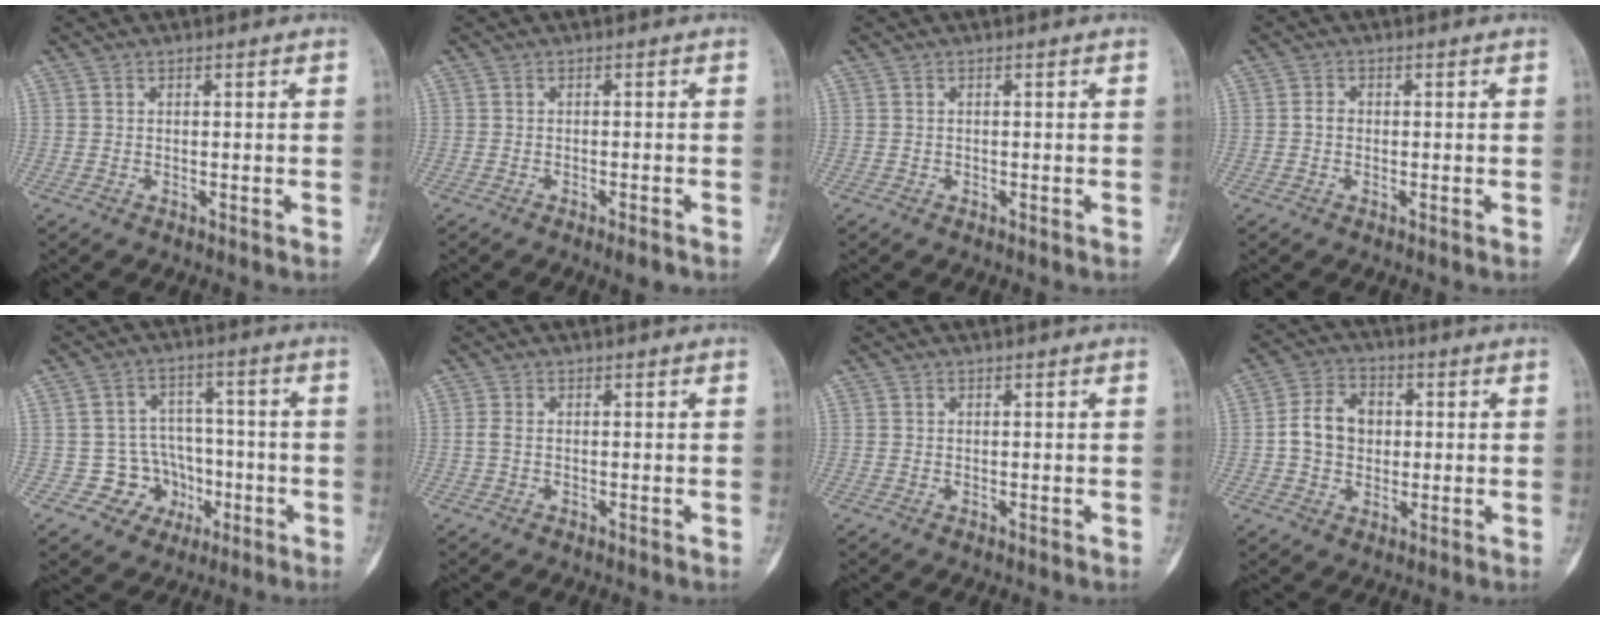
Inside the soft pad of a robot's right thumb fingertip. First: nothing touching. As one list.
[{"total": 2.1, "force": [-1.4, 0.3, 1.5], "torque": [-0.027, 0.004, -0.022]}, {"total": 0.0}, {"total": 1.4, "force": [-0.2, 1.1, 0.8], "torque": [-0.009, 0.004, -0.007]}, {"total": 8.7, "force": [-2.8, 8.1, 1.8], "torque": [0.027, 0.038, -0.038]}, {"total": 1.1, "force": [-0.1, 0.4, 1.0], "torque": [-0.027, -0.002, -0.005]}, {"total": 0.0}, {"total": 8.9, "force": [0.2, 7.1, 5.3], "torque": [-0.068, 0.015, -0.003]}]